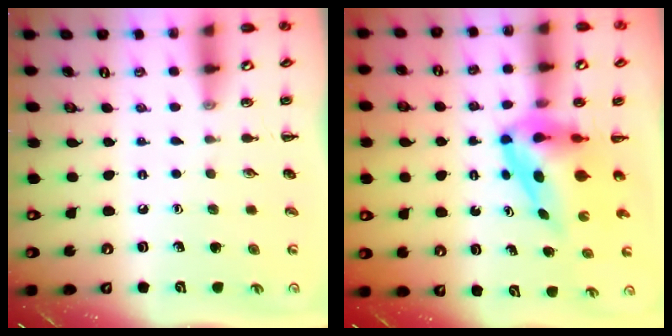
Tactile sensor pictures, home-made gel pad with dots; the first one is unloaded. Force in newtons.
{"total": 5.8, "press": 5.6, "slide": 1.7}